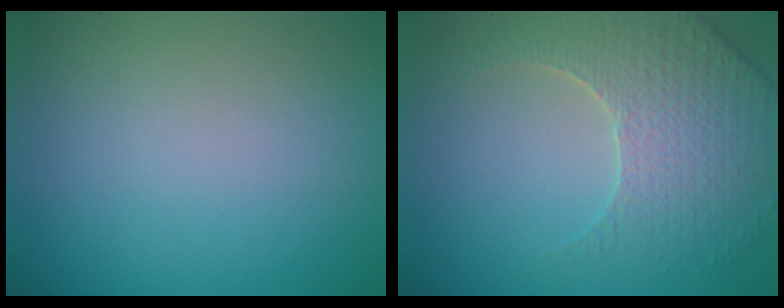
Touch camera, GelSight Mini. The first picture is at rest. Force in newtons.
{"total": 4.3, "press": 4.2, "slide": 1.2}